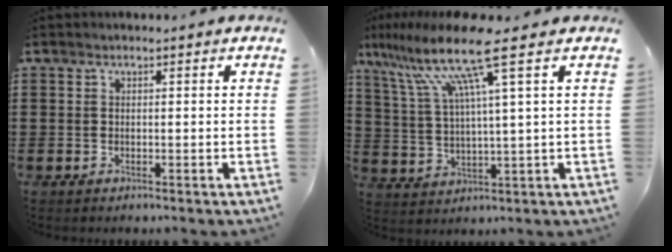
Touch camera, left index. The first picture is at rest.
{"total": 12.1, "force": [7.0, 0.0, 9.9], "torque": [-0.234, -0.031, 0.105]}